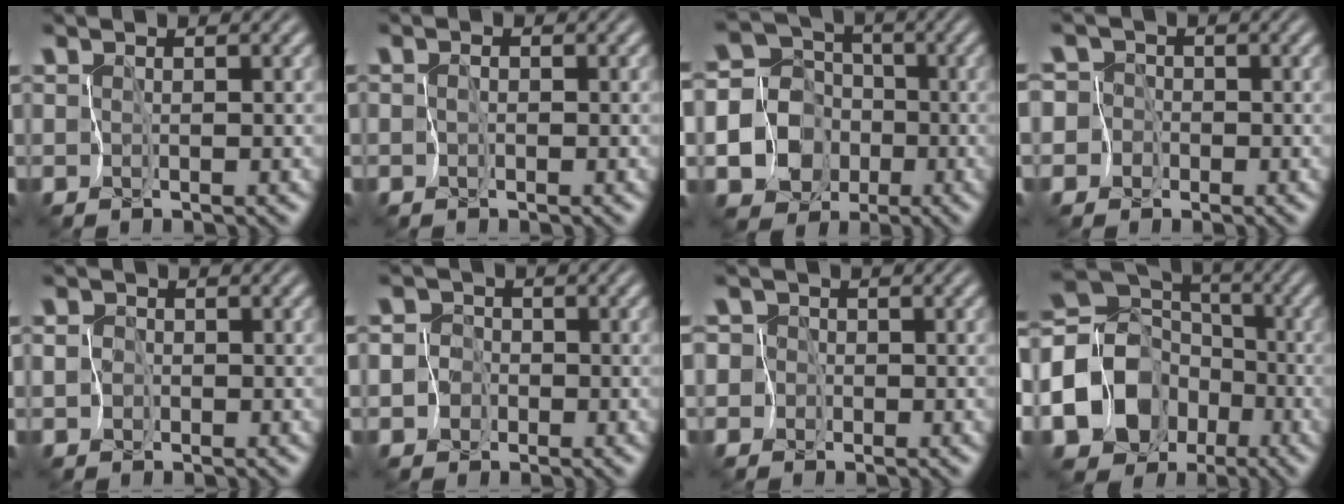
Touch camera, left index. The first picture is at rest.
{"total": 0.7, "force": [-0.5, 0.5, 0.2], "torque": [0.008, 0.004, -0.009]}
{"total": 13.6, "force": [-4.5, 12.1, 4.2], "torque": [-0.117, -0.013, -0.098]}
{"total": 6.5, "force": [-2.9, 5.7, 1.1], "torque": [-0.024, 0.011, -0.087]}
{"total": 1.9, "force": [-0.7, 1.8, 0.3], "torque": [0.009, 0.007, -0.026]}
{"total": 5.3, "force": [-2.3, 4.7, 0.8], "torque": [-0.010, 0.000, -0.064]}
{"total": 5.3, "force": [-1.5, 5.0, 1.0], "torque": [-0.023, 0.017, -0.066]}
{"total": 15.8, "force": [-5.9, 13.0, 6.9], "torque": [-0.152, -0.015, -0.116]}